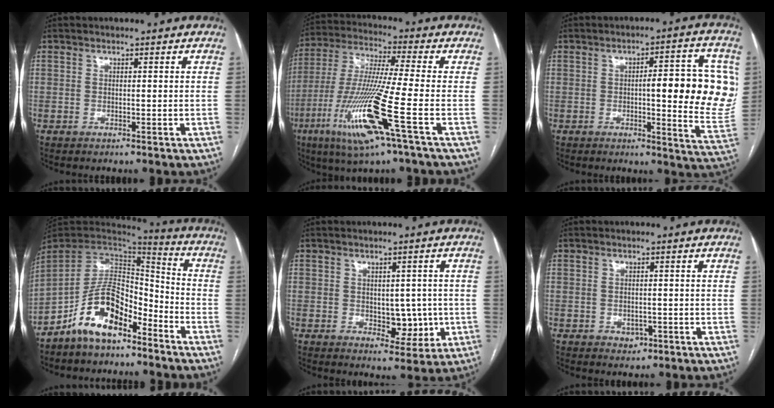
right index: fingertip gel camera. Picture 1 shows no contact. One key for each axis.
{"total": 16.3, "fx": -6.4, "fy": -0.4, "fz": 14.9, "tx": -0.316, "ty": -0.024, "tz": -0.124}
{"total": 15.1, "fx": 1.5, "fy": 3.2, "fz": 14.7, "tx": -0.164, "ty": 0.015, "tz": 0.018}
{"total": 12.0, "fx": -7.5, "fy": 5.5, "fz": 7.5, "tx": -0.140, "ty": 0.025, "tz": -0.140}
{"total": 5.8, "fx": -0.5, "fy": 3.5, "fz": 4.6, "tx": -0.050, "ty": 0.003, "tz": 0.004}
{"total": 1.9, "fx": -0.7, "fy": 1.5, "fz": 0.9, "tx": -0.008, "ty": 0.004, "tz": -0.004}